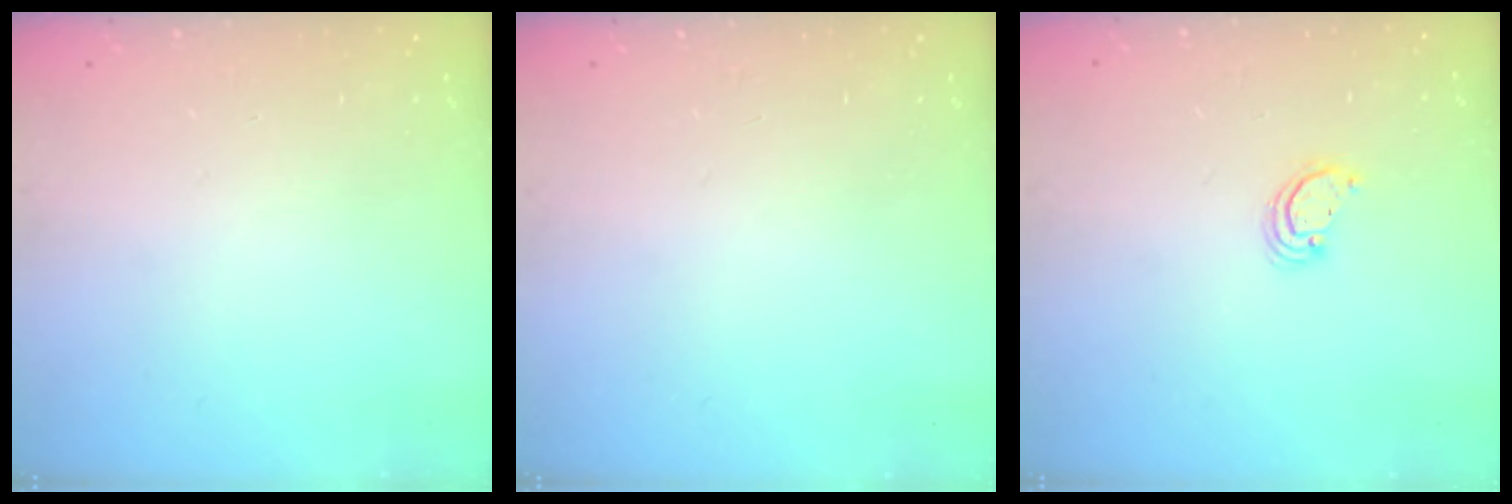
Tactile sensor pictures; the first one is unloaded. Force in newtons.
{"total": 0.0}
{"total": 2.8, "press": 2.8, "slide": 0.2}